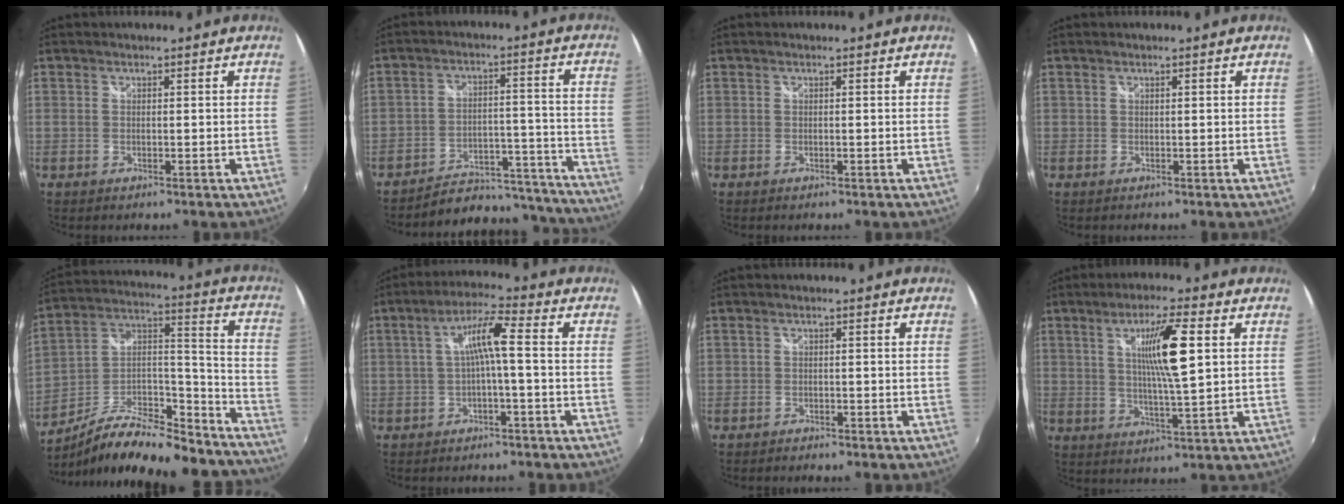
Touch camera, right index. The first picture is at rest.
{"total": 19.3, "force": [-18.6, 4.4, 3.0], "torque": [-0.039, 0.049, -0.227]}
{"total": 0.0}
{"total": 1.9, "force": [0.5, -1.7, -0.6], "torque": [0.015, -0.006, 0.010]}
{"total": 24.9, "force": [-20.0, 7.4, 12.8], "torque": [-0.193, 0.033, -0.286]}
{"total": 6.1, "force": [-0.7, 0.2, 6.0], "torque": [-0.124, 0.013, -0.009]}
{"total": 1.7, "force": [-0.8, -1.4, -0.6], "torque": [0.009, -0.008, -0.010]}
{"total": 9.5, "force": [3.1, -1.1, 8.9], "torque": [-0.146, -0.009, 0.055]}